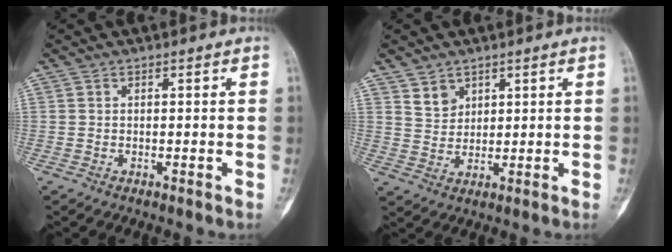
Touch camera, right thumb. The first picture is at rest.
{"total": 3.7, "force": [2.5, 2.6, 1.0], "torque": [-0.001, -0.022, 0.052]}